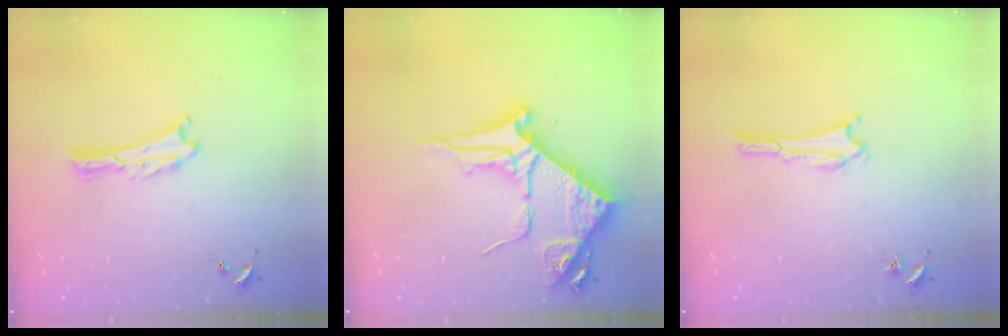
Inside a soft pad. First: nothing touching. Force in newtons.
{"total": 8.9, "press": 8.9, "slide": 0.8}
{"total": 1.1, "press": 1.0, "slide": 0.1}